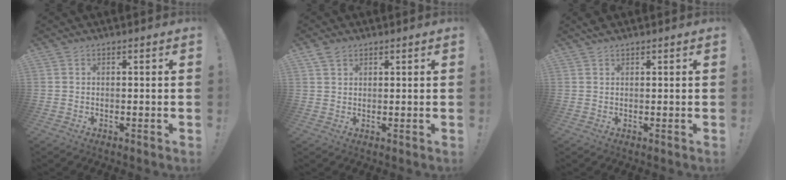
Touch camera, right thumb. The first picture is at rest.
{"total": 2.8, "force": [1.9, 1.6, 1.2], "torque": [-0.013, -0.007, 0.035]}
{"total": 0.7, "force": [0.6, 0.2, 0.3], "torque": [-0.008, 0.003, 0.011]}